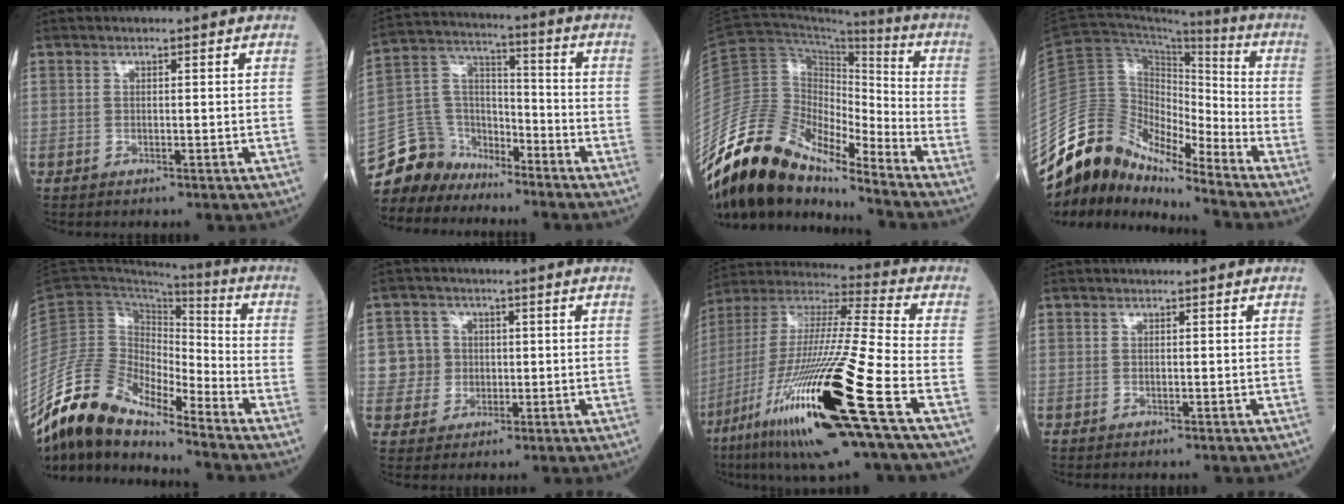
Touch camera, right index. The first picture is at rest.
{"total": 10.9, "force": [-9.4, 5.5, 0.4], "torque": [-0.022, 0.056, -0.182]}
{"total": 17.5, "force": [-14.3, 5.7, 8.3], "torque": [-0.146, 0.044, -0.262]}
{"total": 13.5, "force": [-12.1, 4.5, 3.6], "torque": [-0.051, 0.076, -0.226]}
{"total": 12.8, "force": [-11.3, 3.6, 5.0], "torque": [-0.105, 0.039, -0.216]}
{"total": 5.2, "force": [0.5, 5.2, 0.3], "torque": [-0.001, 0.016, 0.013]}
{"total": 26.6, "force": [-11.2, 1.2, 24.1], "torque": [-0.473, -0.058, -0.205]}
{"total": 0.0}